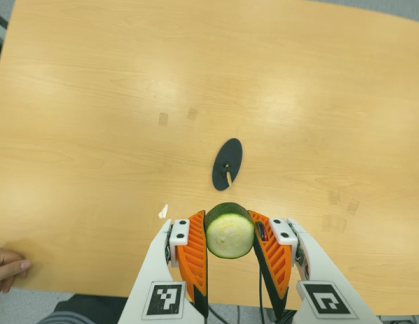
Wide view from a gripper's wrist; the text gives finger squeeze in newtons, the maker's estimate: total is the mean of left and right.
{"total": 11.5, "left": 11.6, "right": 11.3}